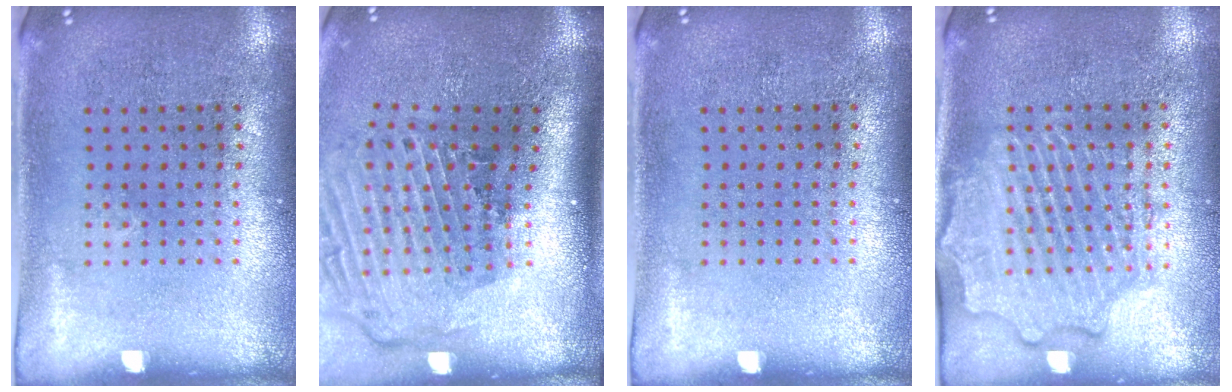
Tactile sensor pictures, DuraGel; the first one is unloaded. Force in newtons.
{"total": 3.0, "press": 2.0, "slide": 2.2}
{"total": 0.0}
{"total": 2.2, "press": 2.2, "slide": 0.2}